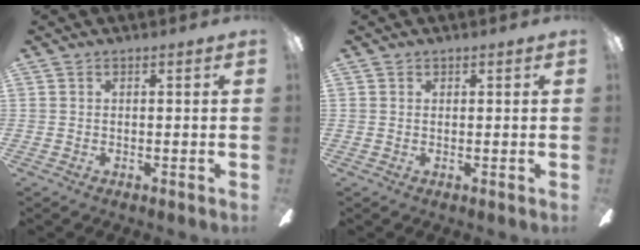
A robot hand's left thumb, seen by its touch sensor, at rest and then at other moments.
{"total": 0.8, "force": [0.3, 0.7, 0.3], "torque": [-0.006, 0.003, 0.005]}